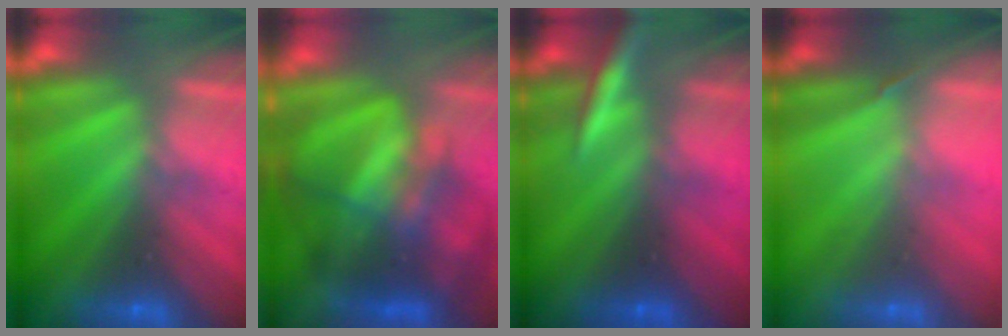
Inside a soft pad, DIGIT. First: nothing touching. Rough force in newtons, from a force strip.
{"total": 11.5}
{"total": 2.9}
{"total": 1.8}